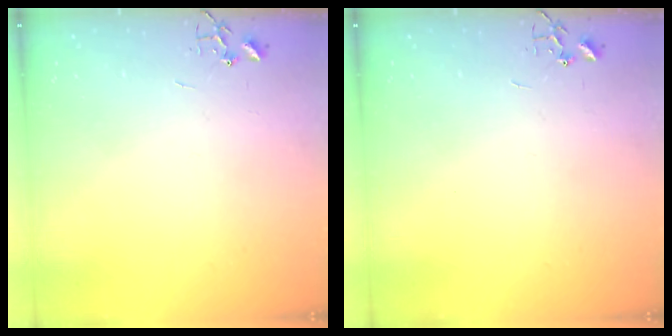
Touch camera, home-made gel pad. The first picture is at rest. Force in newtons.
{"total": 0.0}